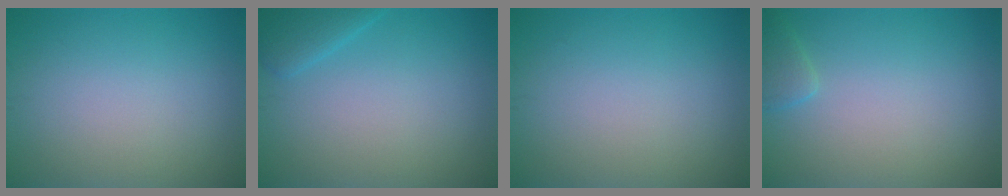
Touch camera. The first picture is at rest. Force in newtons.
{"total": 2.0, "press": 2.0, "slide": 0.1}
{"total": 0.0}
{"total": 1.4, "press": 1.4, "slide": 0.1}